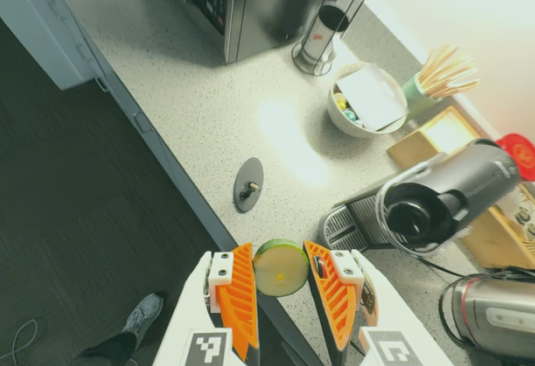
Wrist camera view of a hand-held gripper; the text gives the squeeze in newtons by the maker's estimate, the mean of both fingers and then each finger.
{"total": 11.0, "left": 11.3, "right": 10.6}